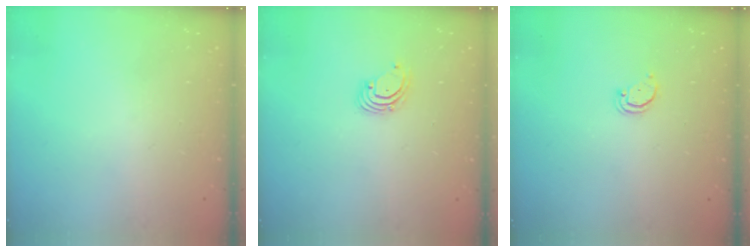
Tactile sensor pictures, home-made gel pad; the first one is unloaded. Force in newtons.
{"total": 1.8, "press": 1.8, "slide": 0.2}
{"total": 2.1, "press": 2.1, "slide": 0.2}